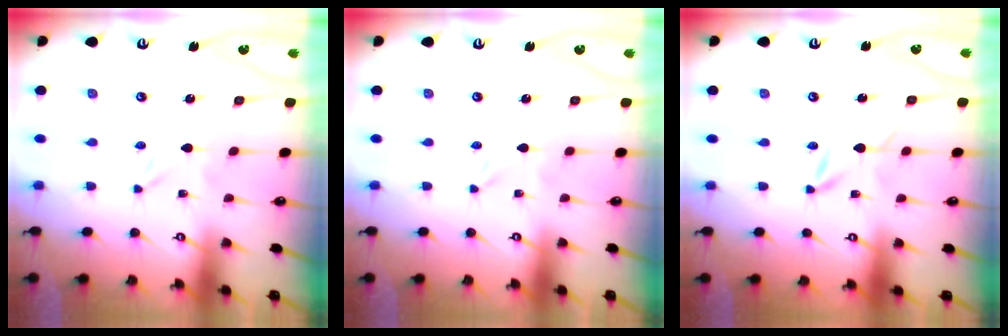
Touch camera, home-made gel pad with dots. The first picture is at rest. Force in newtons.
{"total": 0.0}
{"total": 1.9, "press": 1.9, "slide": 0.2}